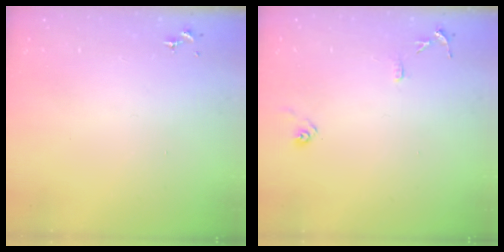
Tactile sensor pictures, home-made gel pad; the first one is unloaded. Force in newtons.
{"total": 9.0, "press": 8.9, "slide": 0.8}